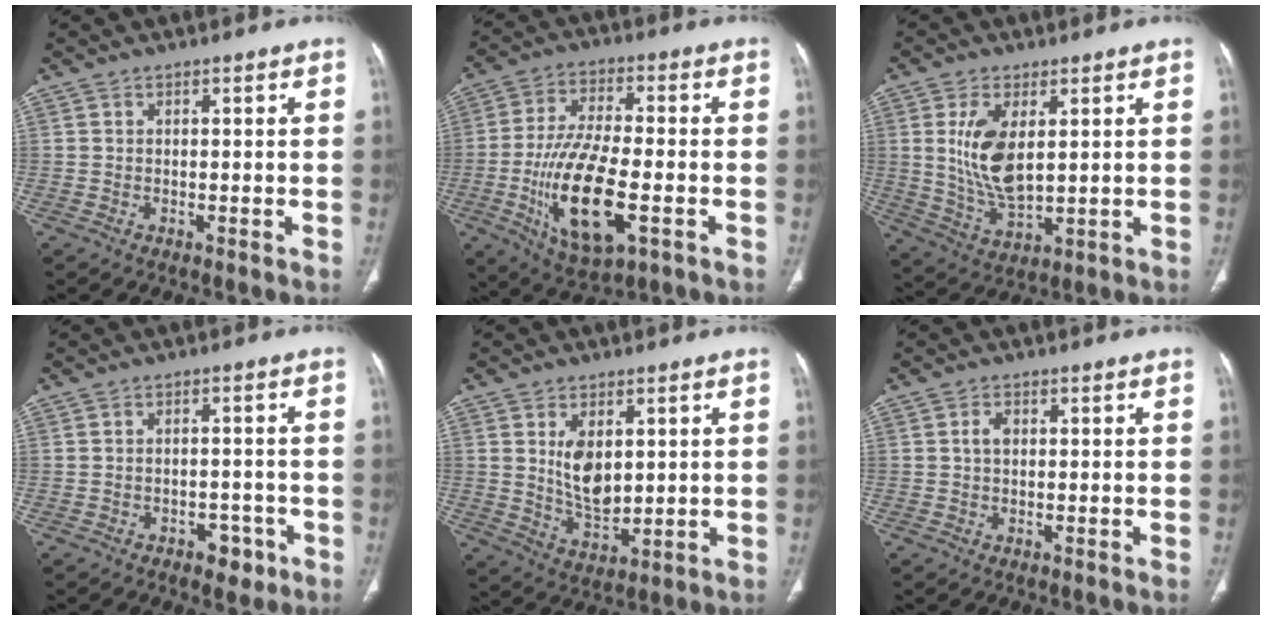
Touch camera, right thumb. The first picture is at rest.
{"total": 17.2, "force": [-4.8, 6.8, 15.0], "torque": [-0.289, 0.004, -0.077]}
{"total": 11.0, "force": [2.5, 5.3, 9.3], "torque": [-0.183, -0.022, 0.059]}
{"total": 4.1, "force": [-2.3, 2.6, 2.1], "torque": [-0.012, 0.017, -0.027]}
{"total": 8.6, "force": [2.0, 5.0, 6.6], "torque": [-0.097, -0.022, 0.051]}
{"total": 1.9, "force": [0.3, 1.2, 1.4], "torque": [-0.025, 0.005, 0.004]}